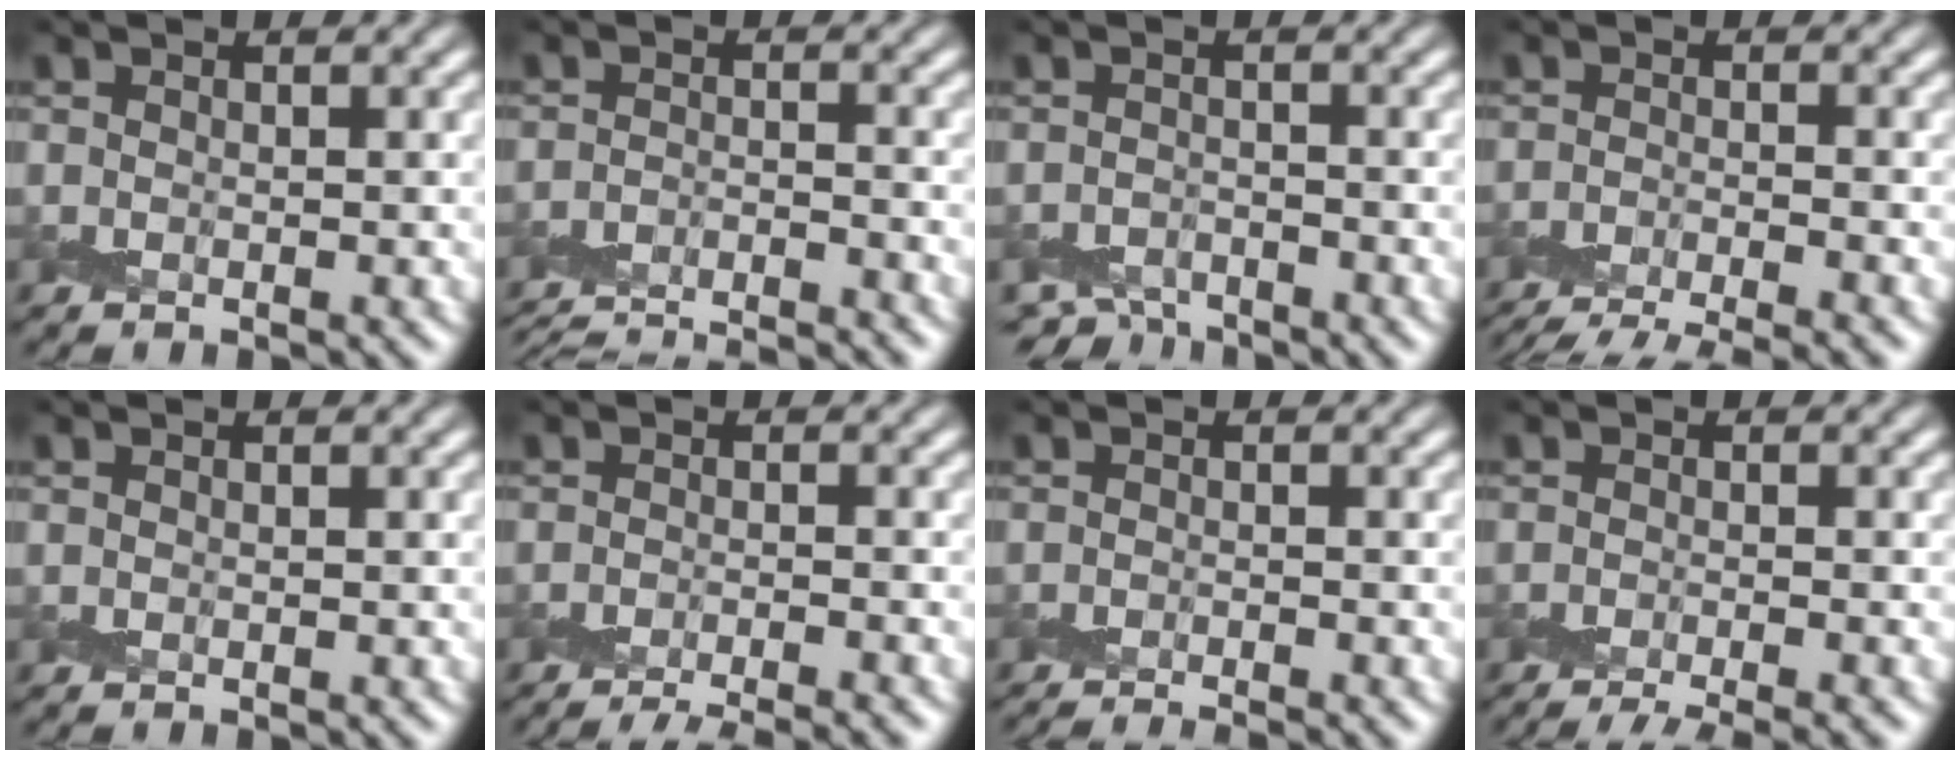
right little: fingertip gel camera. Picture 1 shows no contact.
{"total": 9.4, "force": [-9.2, 1.3, 1.4], "torque": [-0.011, -0.012, -0.139]}
{"total": 3.0, "force": [-2.9, 0.8, 0.3], "torque": [0.004, -0.006, -0.062]}
{"total": 7.3, "force": [-6.6, 1.3, 2.9], "torque": [-0.042, -0.027, -0.090]}
{"total": 0.0}
{"total": 5.3, "force": [-4.6, 0.6, 2.6], "torque": [-0.032, -0.024, -0.063]}
{"total": 2.1, "force": [-1.9, -0.4, 0.8], "torque": [-0.013, -0.010, -0.043]}
{"total": 4.5, "force": [-3.4, 0.5, 3.0], "torque": [-0.044, -0.016, -0.060]}